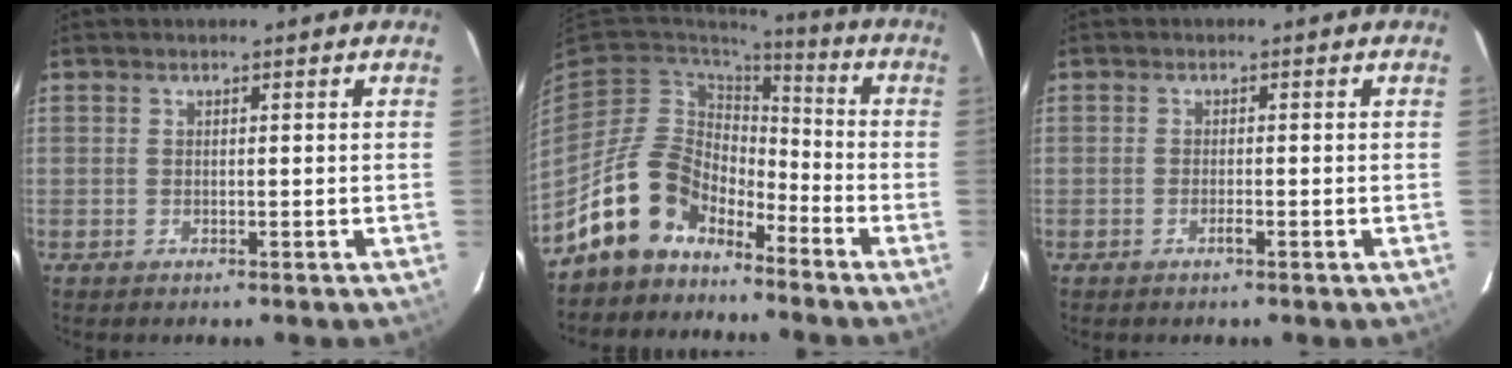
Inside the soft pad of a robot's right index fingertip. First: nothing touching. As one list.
[{"total": 12.6, "force": [-8.8, 8.1, 4.2], "torque": [-0.105, 0.025, -0.149]}, {"total": 1.3, "force": [-0.8, 0.3, 1.0], "torque": [-0.021, 0.002, -0.014]}]